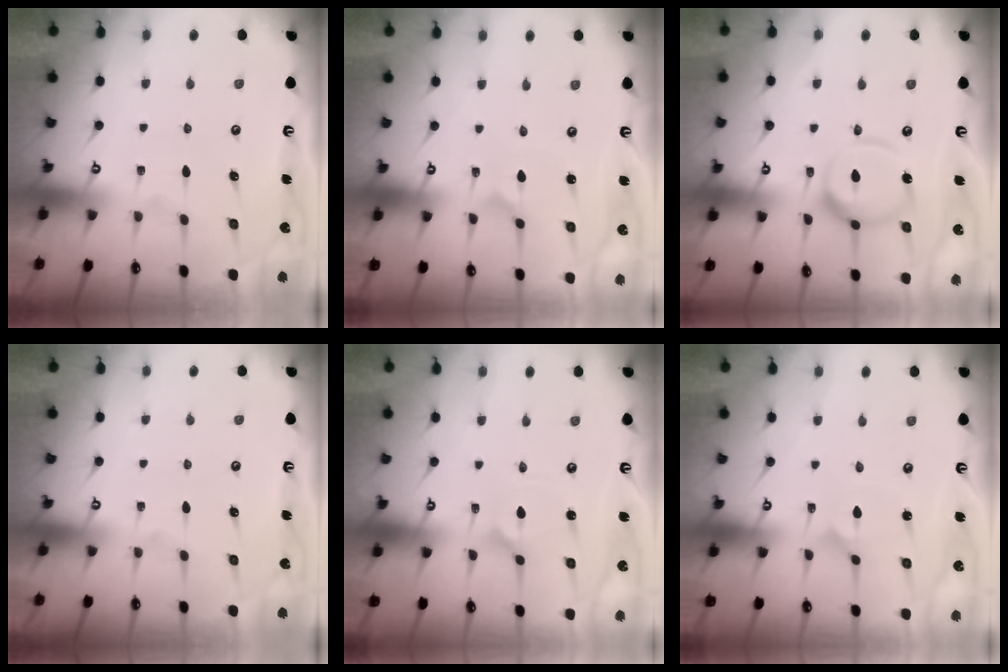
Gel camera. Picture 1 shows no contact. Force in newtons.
{"total": 1.6, "press": 1.6, "slide": 0.2}
{"total": 13.1, "press": 13.0, "slide": 1.3}
{"total": 0.0}
{"total": 3.7, "press": 3.6, "slide": 0.5}
{"total": 1.8, "press": 1.8, "slide": 0.1}